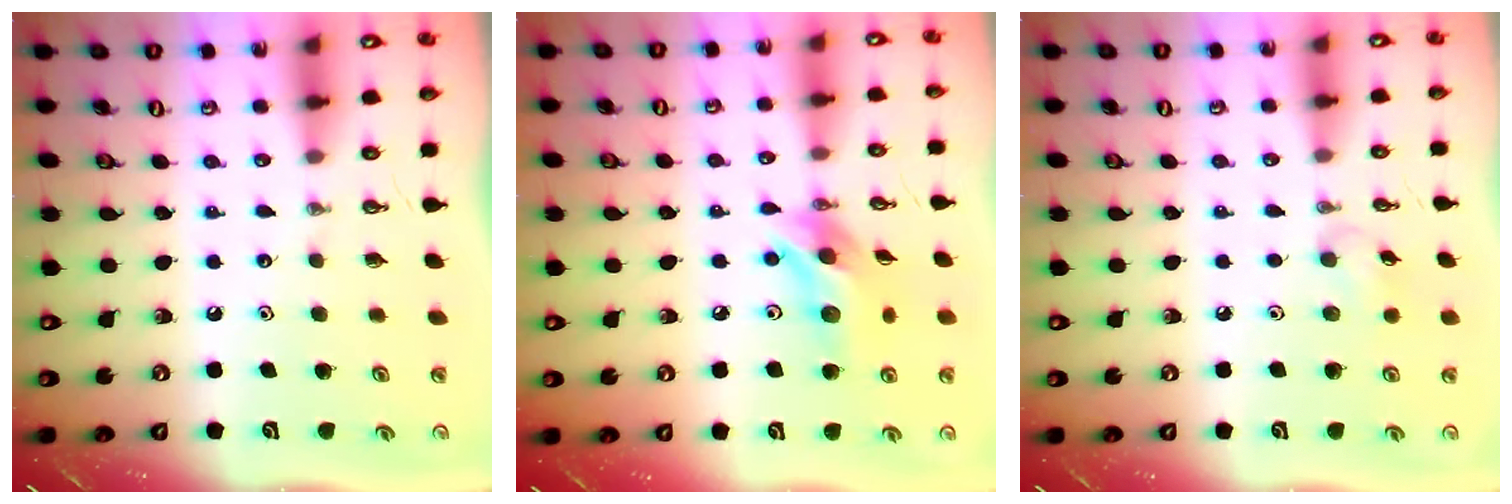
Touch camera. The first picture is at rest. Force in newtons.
{"total": 12.6, "press": 12.6, "slide": 0.8}
{"total": 5.3, "press": 5.1, "slide": 1.1}